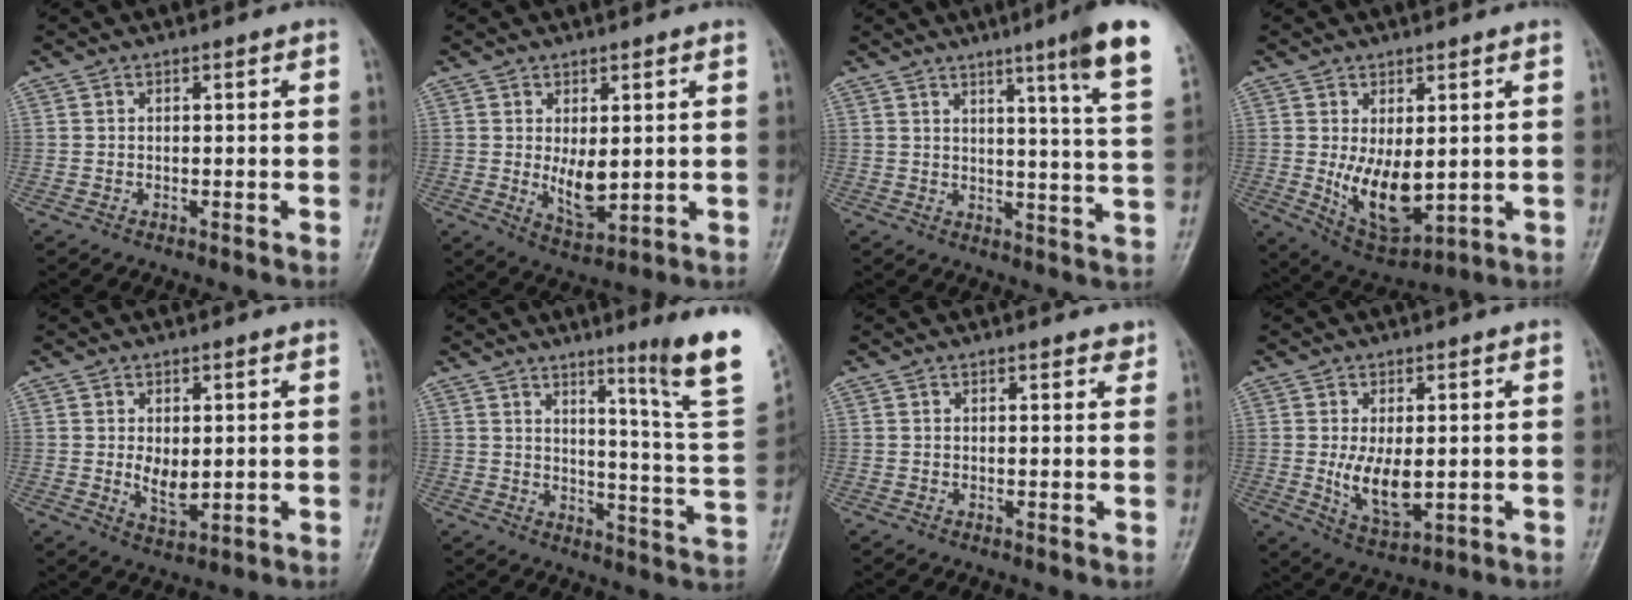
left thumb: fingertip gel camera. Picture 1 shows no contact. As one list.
[{"total": 6.1, "force": [0.6, 2.9, 5.3], "torque": [-0.077, -0.019, 0.023]}, {"total": 12.7, "force": [7.5, -0.1, 10.3], "torque": [-0.135, -0.043, 0.091]}, {"total": 10.0, "force": [0.1, 5.1, 8.6], "torque": [-0.127, -0.025, 0.025]}, {"total": 4.7, "force": [0.5, 2.6, 3.9], "torque": [-0.056, -0.014, 0.018]}, {"total": 16.4, "force": [9.5, 0.1, 13.3], "torque": [-0.162, -0.070, 0.132]}, {"total": 2.0, "force": [1.7, 0.7, 0.7], "torque": [0.005, -0.007, 0.017]}, {"total": 7.5, "force": [0.1, 3.7, 6.6], "torque": [-0.106, -0.019, 0.015]}]